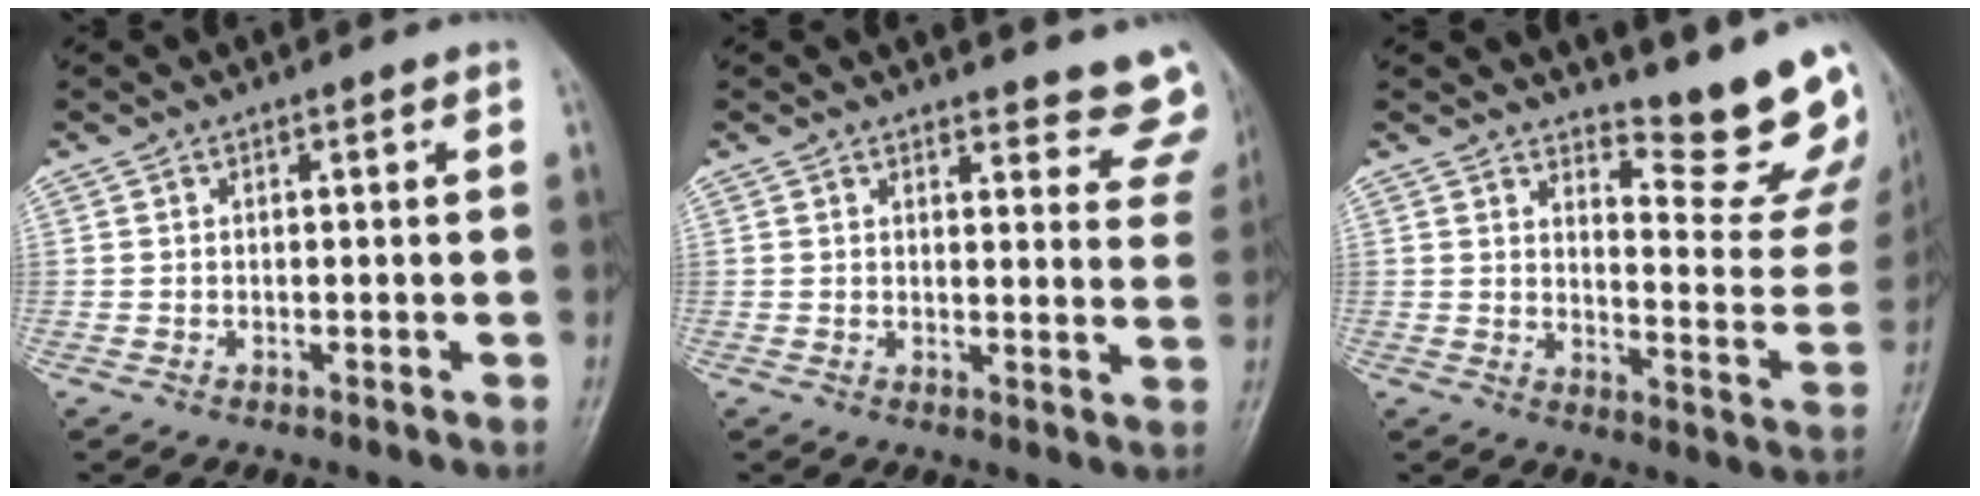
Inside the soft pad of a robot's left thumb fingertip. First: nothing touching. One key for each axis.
{"total": 11.5, "fx": 11.0, "fy": 3.2, "fz": 1.4, "tx": 0.039, "ty": -0.078, "tz": 0.092}
{"total": 14.6, "fx": 12.9, "fy": 2.6, "fz": 6.3, "tx": -0.047, "ty": -0.152, "tz": 0.158}